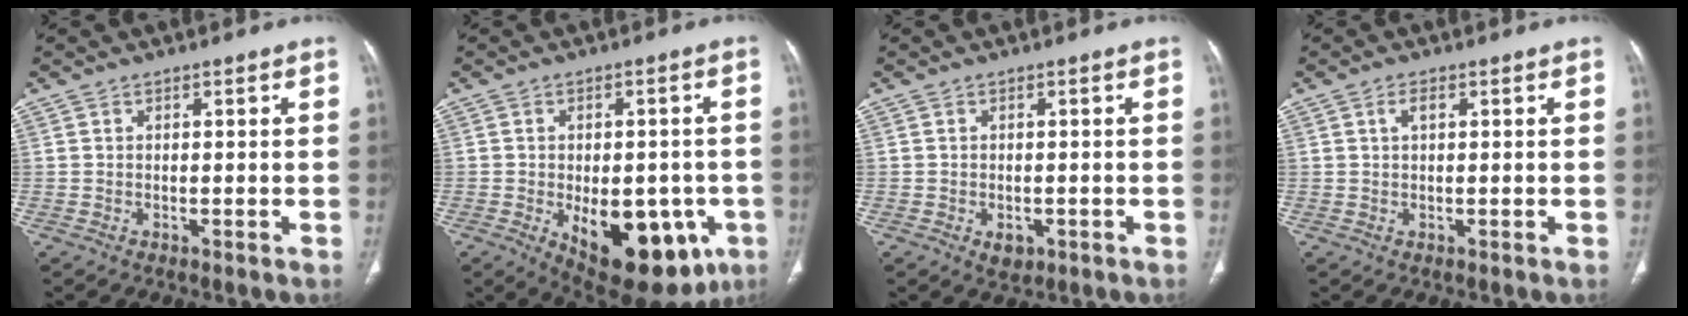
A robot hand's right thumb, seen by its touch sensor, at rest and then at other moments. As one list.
[{"total": 19.3, "force": [-6.6, 10.4, 14.9], "torque": [-0.162, 0.003, -0.064]}, {"total": 2.7, "force": [-1.0, 1.9, 1.6], "torque": [-0.015, 0.000, -0.005]}, {"total": 2.0, "force": [0.7, 0.9, 1.7], "torque": [-0.034, 0.005, 0.016]}]